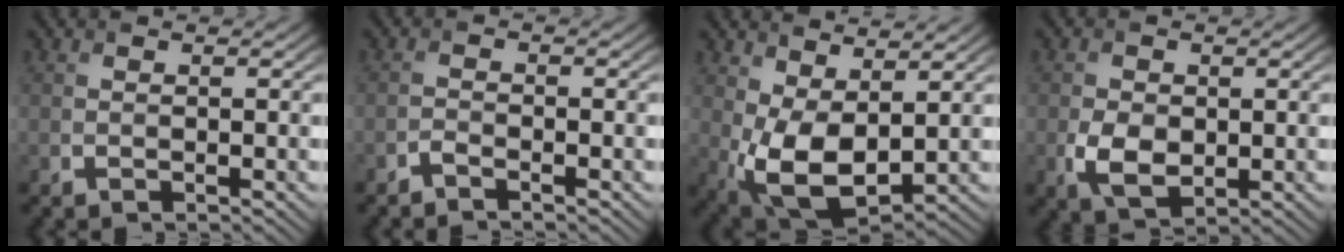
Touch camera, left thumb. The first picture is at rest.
{"total": 1.2, "force": [-1.1, 0.2, 0.4], "torque": [-0.009, 0.001, -0.025]}
{"total": 9.3, "force": [1.6, 5.1, 7.7], "torque": [-0.174, -0.008, 0.032]}
{"total": 4.3, "force": [-0.5, 3.1, 3.0], "torque": [-0.069, -0.012, -0.009]}